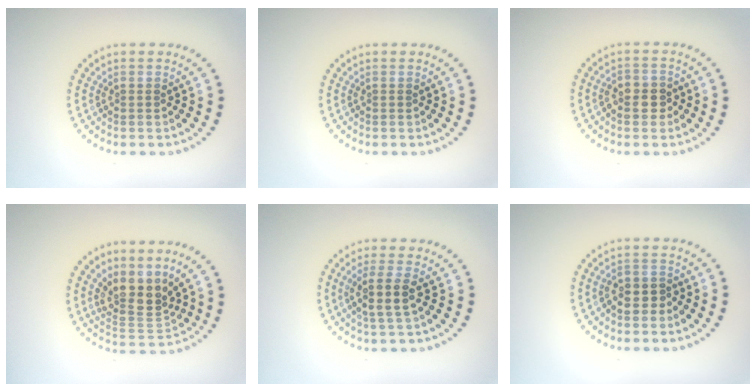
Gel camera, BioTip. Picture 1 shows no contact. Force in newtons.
{"total": 0.0}
{"total": 2.6, "press": 2.5, "slide": 0.7}
{"total": 3.8, "press": 2.9, "slide": 2.5}
{"total": 2.8, "press": 2.4, "slide": 1.4}
{"total": 1.7, "press": 1.6, "slide": 0.8}